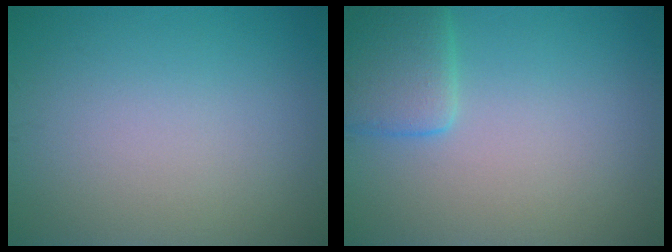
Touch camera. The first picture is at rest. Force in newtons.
{"total": 3.4, "press": 3.3, "slide": 0.2}